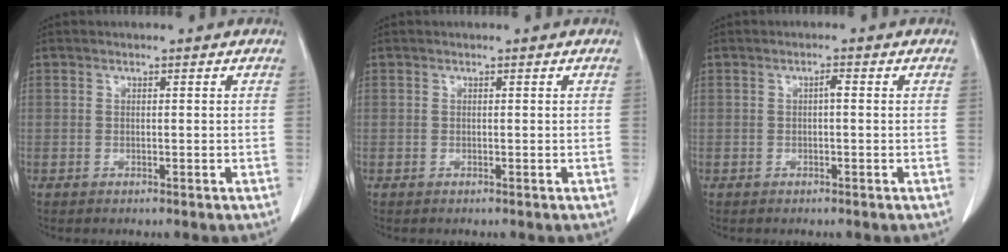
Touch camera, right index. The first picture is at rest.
{"total": 0.0}
{"total": 1.0, "force": [0.0, 0.2, 1.0], "torque": [-0.017, 0.003, 0.000]}